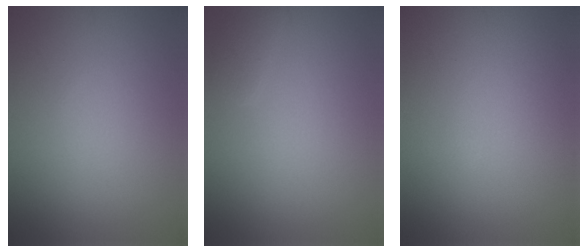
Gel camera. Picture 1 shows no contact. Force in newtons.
{"total": 1.0, "press": 1.0, "slide": 0.0}
{"total": 0.0}